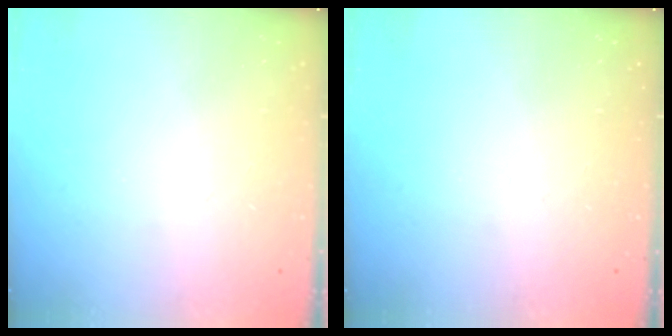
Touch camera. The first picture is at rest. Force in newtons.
{"total": 0.0}